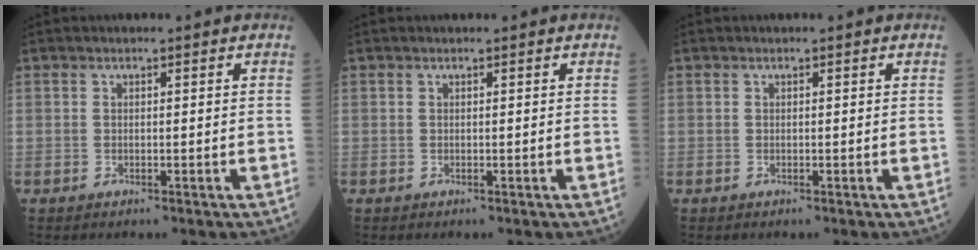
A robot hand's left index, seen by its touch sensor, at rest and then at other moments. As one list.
[{"total": 0.0}, {"total": 0.0}]